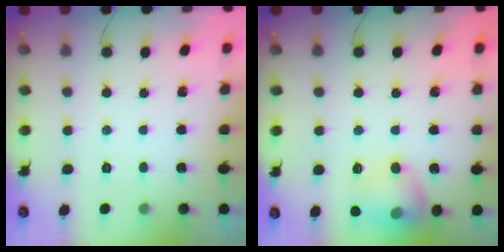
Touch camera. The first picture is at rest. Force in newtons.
{"total": 13.1, "press": 13.0, "slide": 1.1}